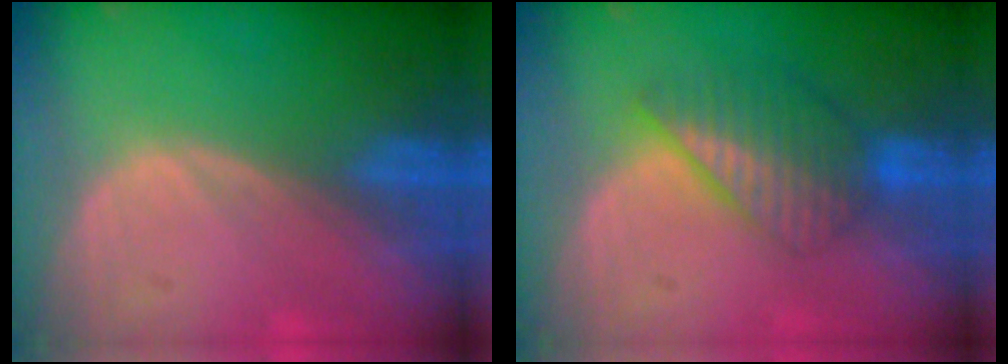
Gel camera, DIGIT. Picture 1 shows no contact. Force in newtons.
{"total": 6.6, "press": 5.9, "slide": 2.9}